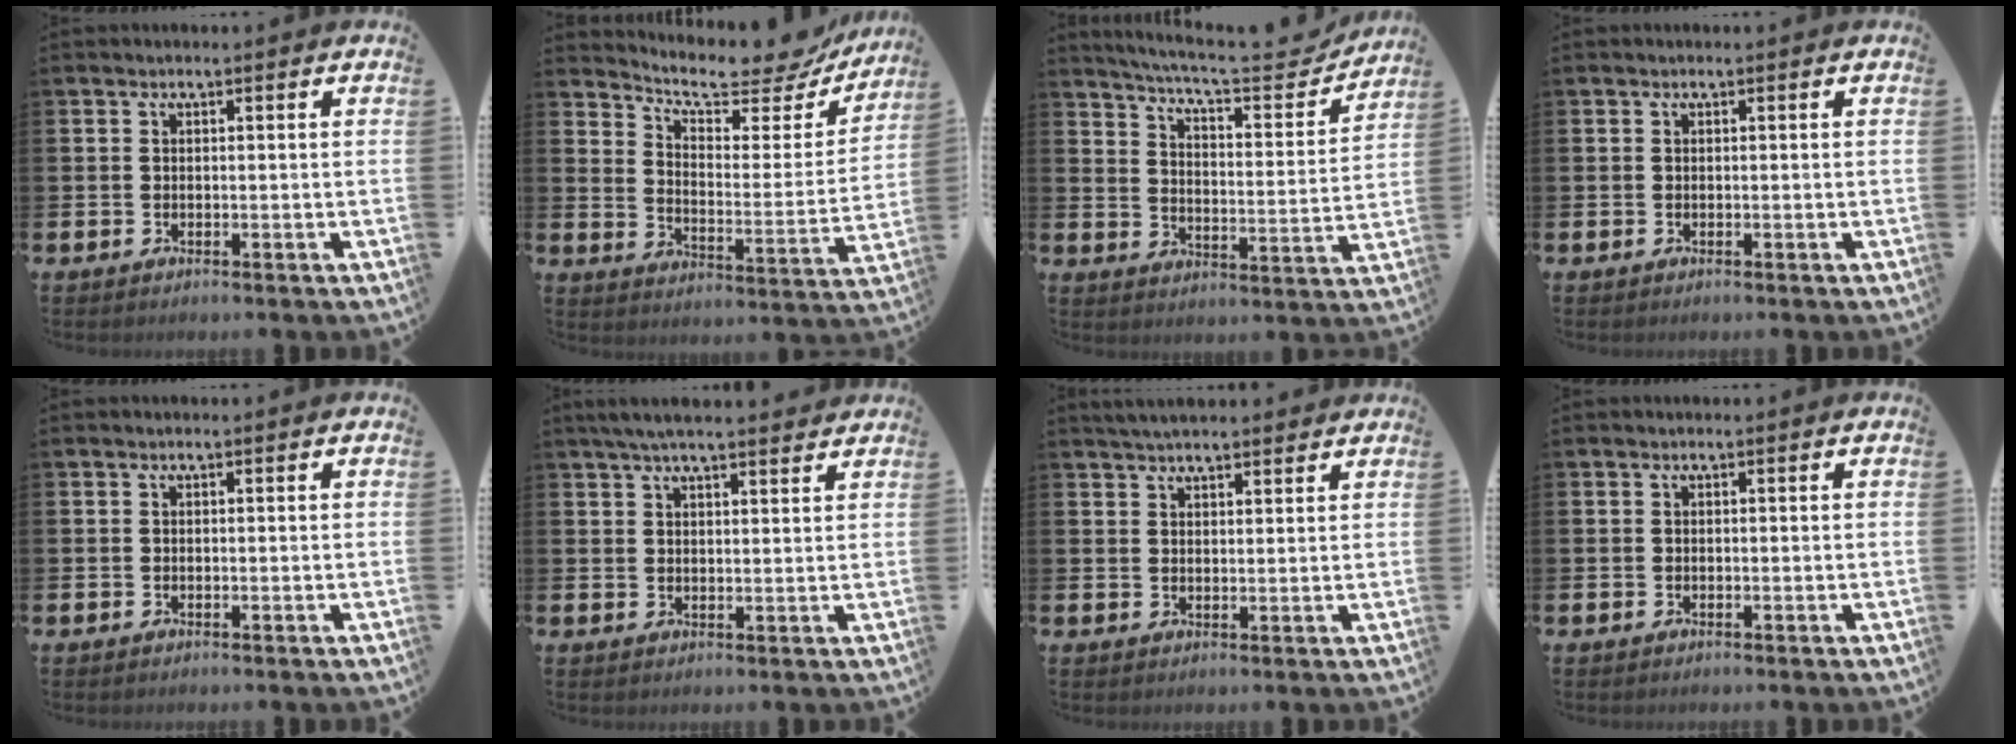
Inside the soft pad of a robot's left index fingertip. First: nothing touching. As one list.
[{"total": 8.6, "force": [7.7, 2.5, 2.8], "torque": [-0.066, -0.061, 0.127]}, {"total": 6.8, "force": [6.4, 0.7, 2.1], "torque": [-0.056, -0.057, 0.103]}, {"total": 0.0}, {"total": 0.0}, {"total": 4.5, "force": [4.1, 0.6, 1.7], "torque": [-0.042, -0.007, 0.075]}, {"total": 3.4, "force": [3.3, 0.6, 0.6], "torque": [-0.020, -0.008, 0.061]}, {"total": 0.0}]